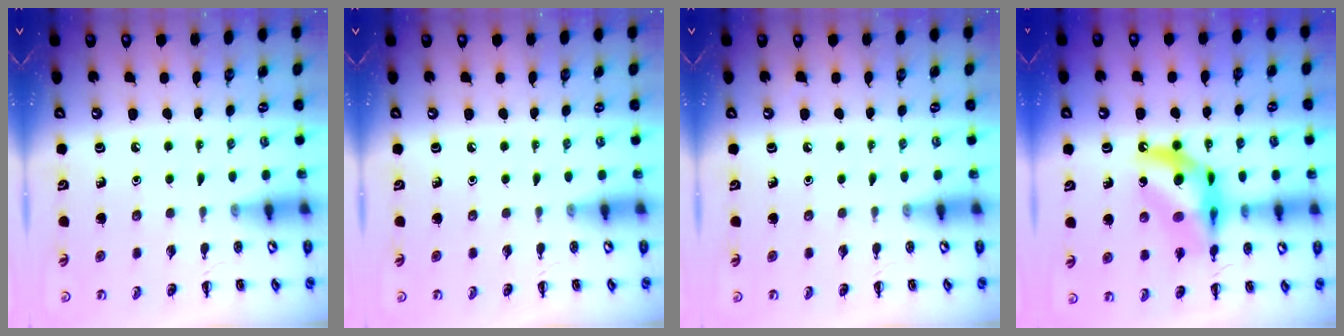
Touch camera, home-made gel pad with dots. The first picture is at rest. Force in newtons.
{"total": 0.0}
{"total": 0.0}
{"total": 14.3, "press": 13.8, "slide": 3.8}